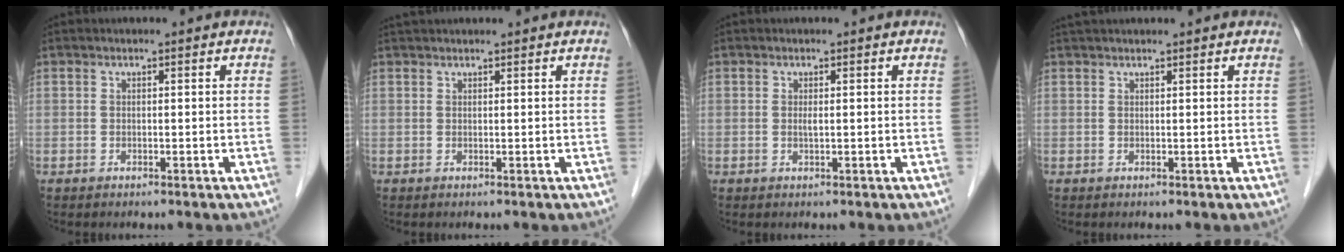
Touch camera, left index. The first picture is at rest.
{"total": 2.7, "force": [2.6, 0.1, 0.9], "torque": [-0.008, 0.034, 0.043]}
{"total": 0.7, "force": [0.1, 0.1, 0.7], "torque": [-0.019, -0.003, 0.002]}
{"total": 4.5, "force": [4.1, 0.1, 1.7], "torque": [-0.019, 0.038, 0.059]}